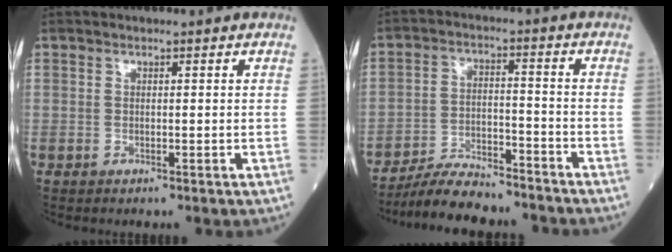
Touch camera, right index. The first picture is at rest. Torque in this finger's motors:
{"motor_torque": [0.29, -0.40, 0.06, 0.01]}